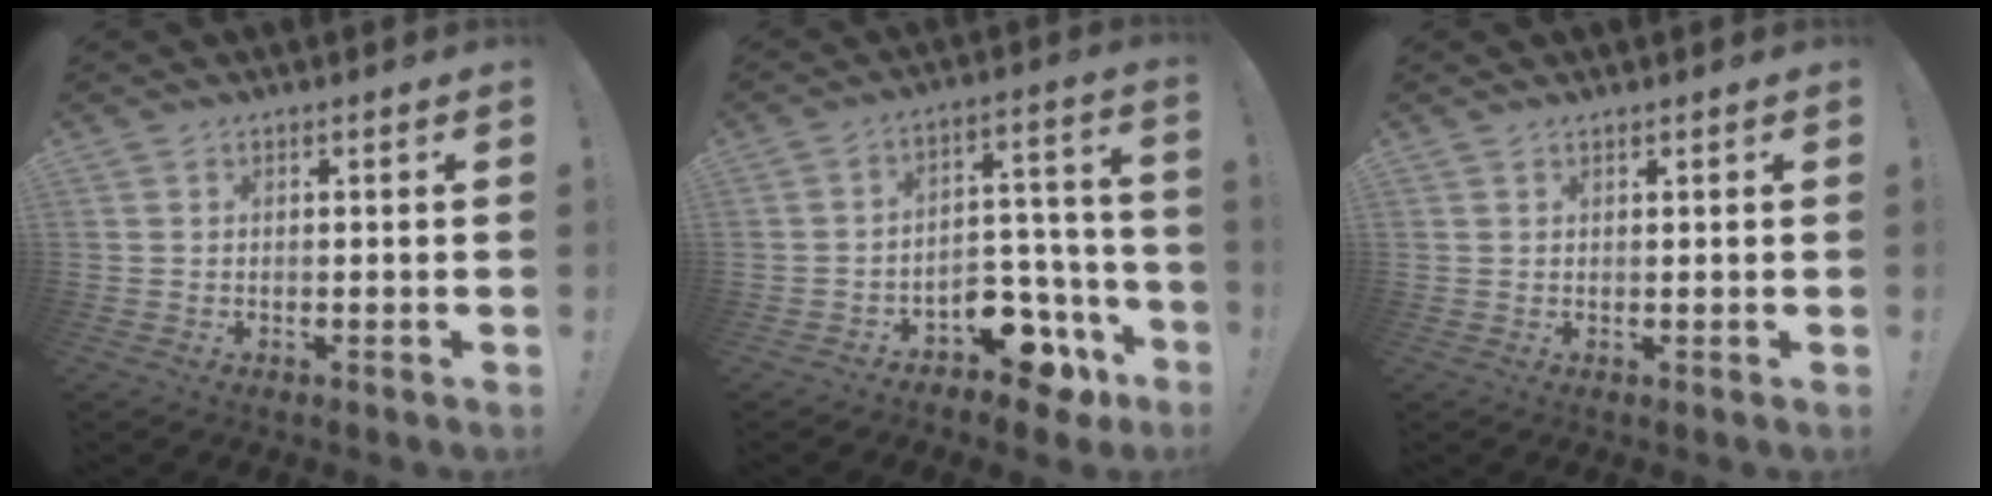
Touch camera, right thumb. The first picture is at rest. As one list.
[{"total": 14.2, "force": [-9.4, 7.6, 7.5], "torque": [-0.058, 0.067, -0.151]}, {"total": 0.7, "force": [0.7, 0.1, -0.1], "torque": [0.008, -0.003, 0.013]}]